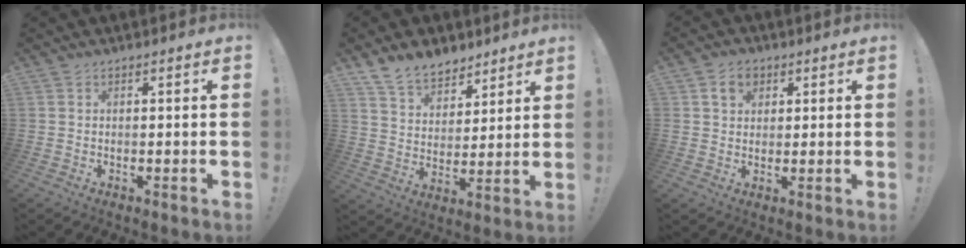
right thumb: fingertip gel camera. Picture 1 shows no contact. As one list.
[{"total": 11.2, "force": [8.8, 6.2, 3.0], "torque": [-0.066, -0.059, 0.174]}, {"total": 5.5, "force": [2.5, 4.4, 2.2], "torque": [-0.032, -0.003, 0.045]}]